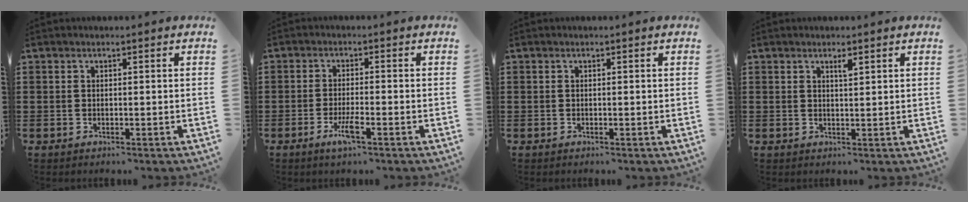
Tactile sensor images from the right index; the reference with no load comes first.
{"total": 3.3, "force": [-1.7, 0.2, 2.9], "torque": [-0.060, -0.010, -0.033]}
{"total": 0.0}
{"total": 1.4, "force": [1.0, 0.3, 1.0], "torque": [-0.012, -0.002, 0.014]}